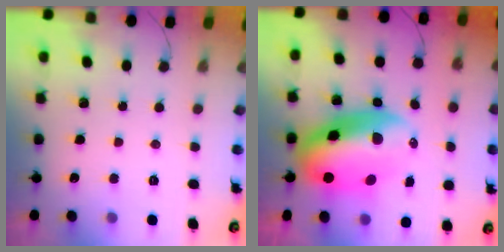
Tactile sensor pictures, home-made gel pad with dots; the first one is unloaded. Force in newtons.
{"total": 15.6, "press": 15.2, "slide": 3.9}